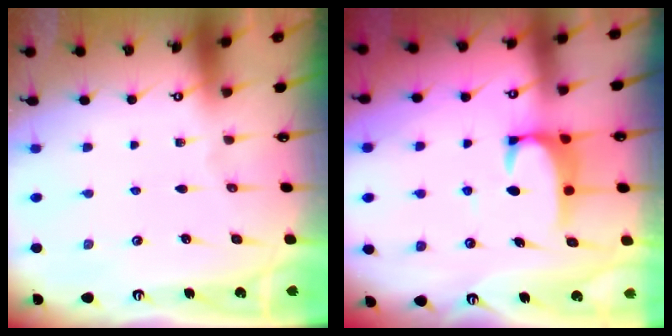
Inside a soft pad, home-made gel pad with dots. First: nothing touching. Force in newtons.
{"total": 3.5, "press": 3.4, "slide": 0.7}